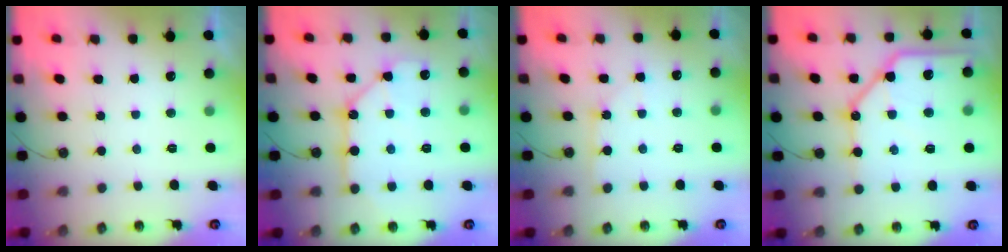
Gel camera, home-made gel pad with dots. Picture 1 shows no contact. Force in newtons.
{"total": 11.2, "press": 11.2, "slide": 1.0}
{"total": 5.0, "press": 5.0, "slide": 0.5}
{"total": 17.9, "press": 17.8, "slide": 2.1}